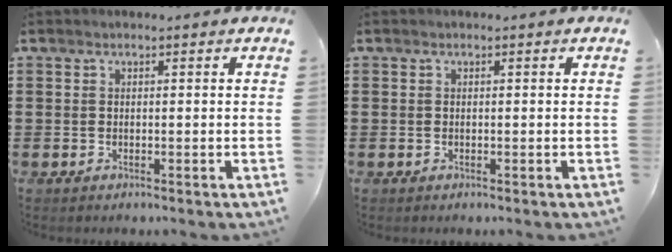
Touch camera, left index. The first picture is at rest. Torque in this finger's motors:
{"motor_torque": [0.00, 0.00, 0.00, 0.00]}